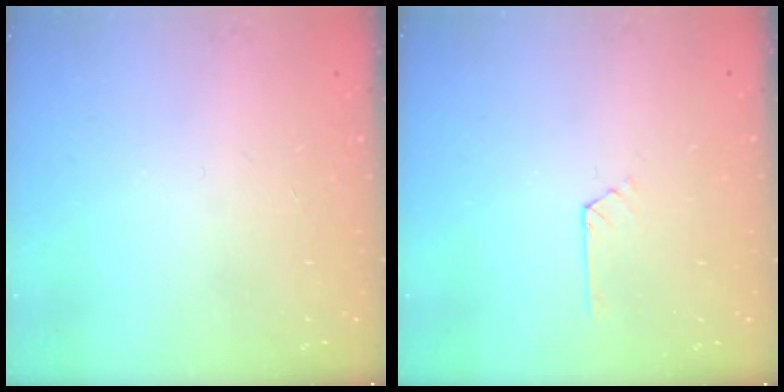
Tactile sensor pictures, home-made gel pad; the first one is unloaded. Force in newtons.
{"total": 2.7, "press": 2.7, "slide": 0.4}